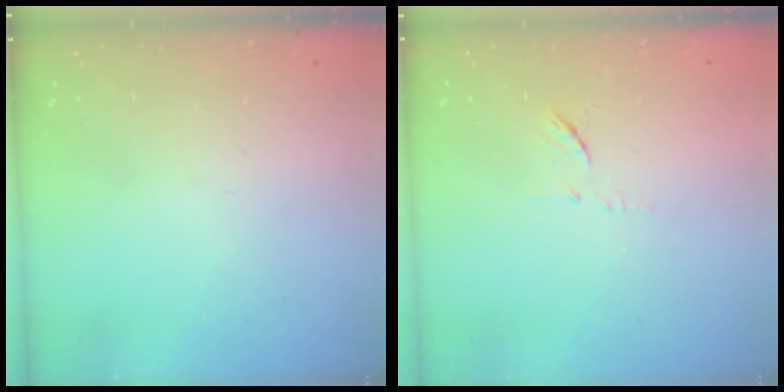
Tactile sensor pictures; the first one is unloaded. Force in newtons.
{"total": 6.4, "press": 6.3, "slide": 0.8}